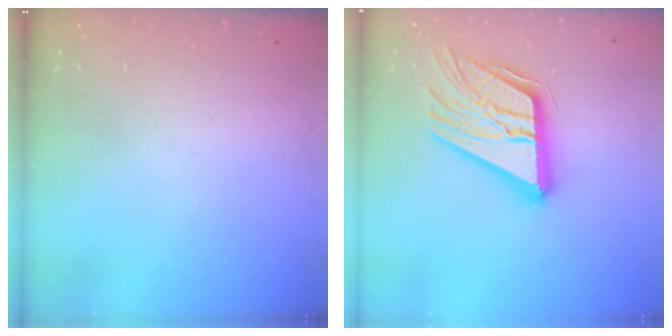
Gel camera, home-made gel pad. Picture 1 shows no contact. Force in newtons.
{"total": 21.6, "press": 21.5, "slide": 2.3}